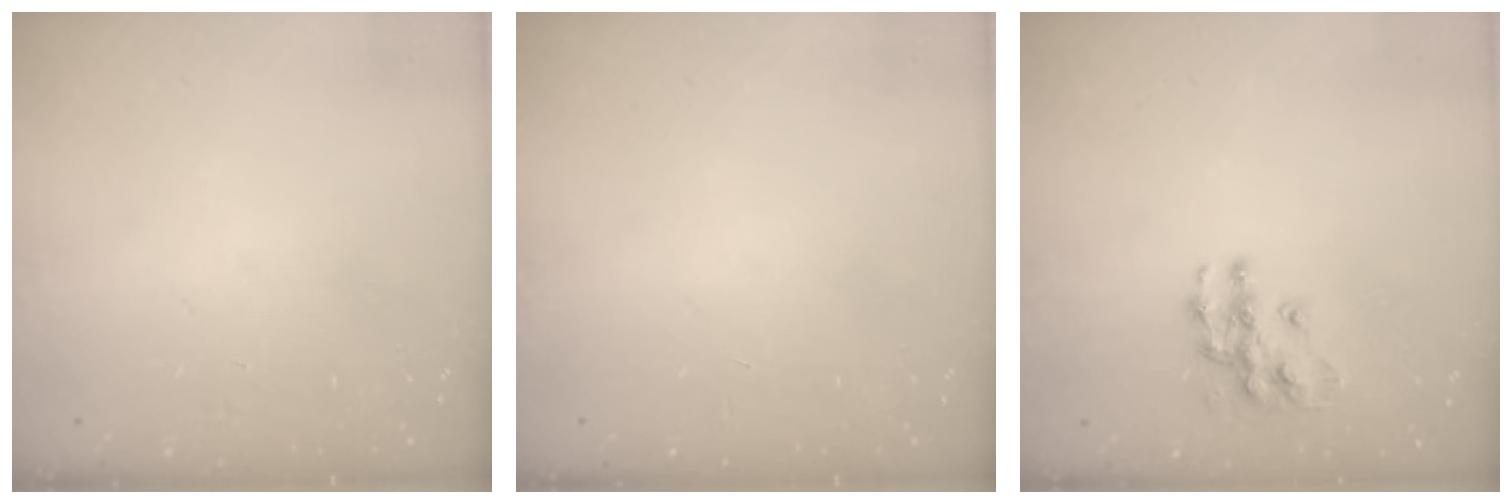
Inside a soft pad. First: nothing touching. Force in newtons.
{"total": 0.0}
{"total": 10.4, "press": 10.4, "slide": 0.5}